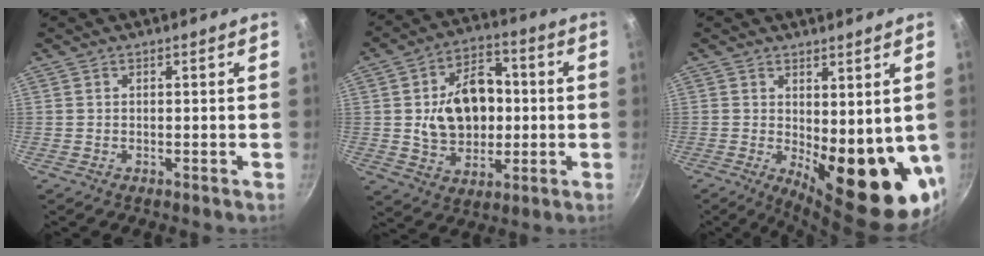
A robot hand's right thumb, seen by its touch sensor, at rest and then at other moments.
{"total": 15.4, "force": [0.4, 11.1, 10.7], "torque": [-0.136, 0.017, 0.011]}
{"total": 14.3, "force": [0.0, 5.7, 13.1], "torque": [-0.141, -0.031, 0.016]}